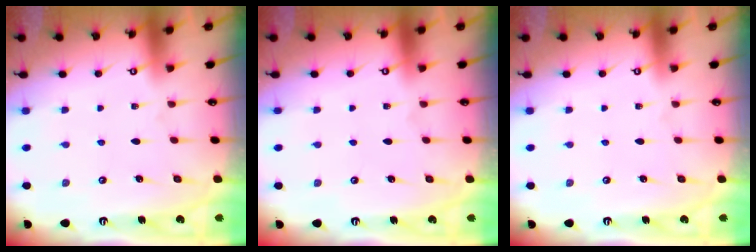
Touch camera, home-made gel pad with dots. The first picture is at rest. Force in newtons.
{"total": 0.0}
{"total": 0.0}